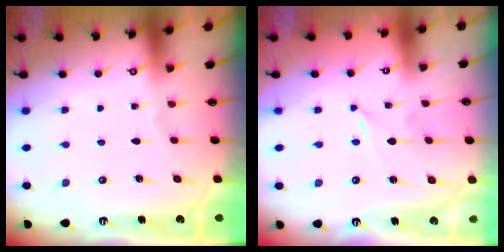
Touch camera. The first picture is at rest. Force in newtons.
{"total": 0.0}